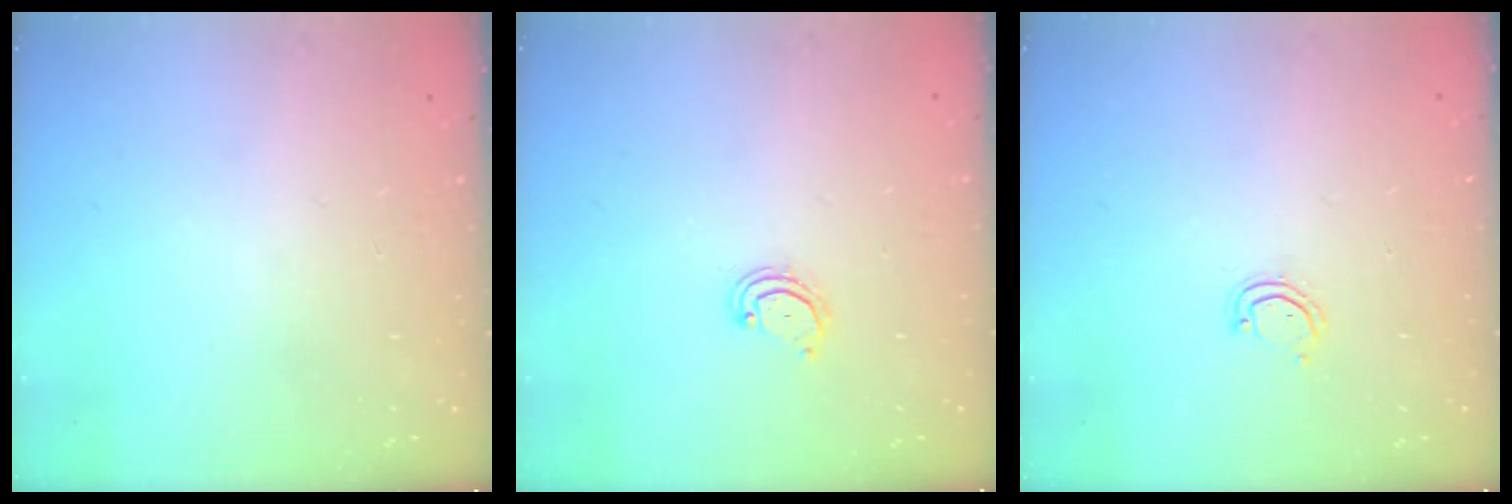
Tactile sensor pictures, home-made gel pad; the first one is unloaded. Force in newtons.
{"total": 2.8, "press": 2.8, "slide": 0.2}
{"total": 3.5, "press": 3.5, "slide": 0.3}